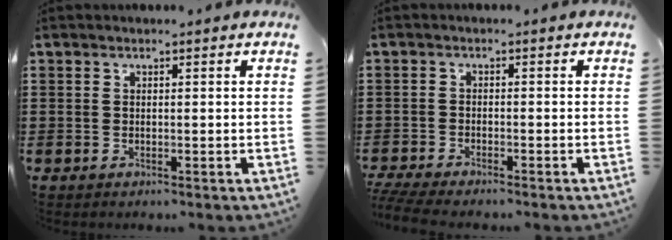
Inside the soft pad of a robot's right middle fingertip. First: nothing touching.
{"total": 2.5, "force": [-2.4, 0.1, 0.8], "torque": [-0.029, -0.005, -0.052]}